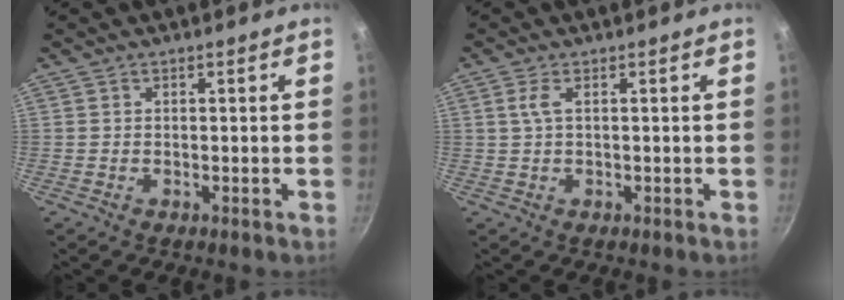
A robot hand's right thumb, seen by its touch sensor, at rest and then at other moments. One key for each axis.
{"total": 2.1, "fx": 0.4, "fy": 0.6, "fz": 2.0, "tx": -0.046, "ty": 0.003, "tz": 0.011}